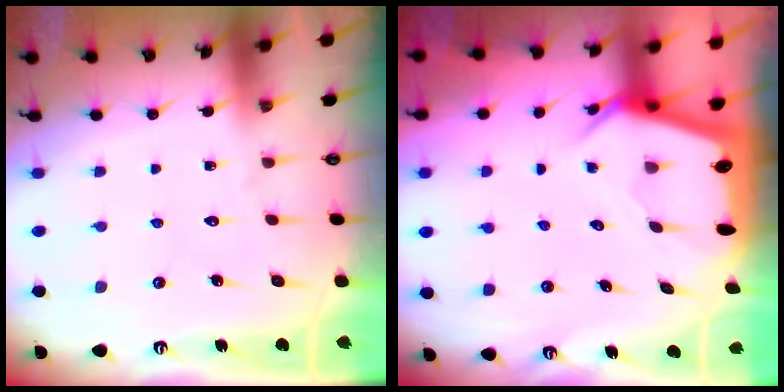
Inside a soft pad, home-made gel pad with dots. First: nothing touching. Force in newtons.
{"total": 5.3, "press": 5.2, "slide": 0.4}